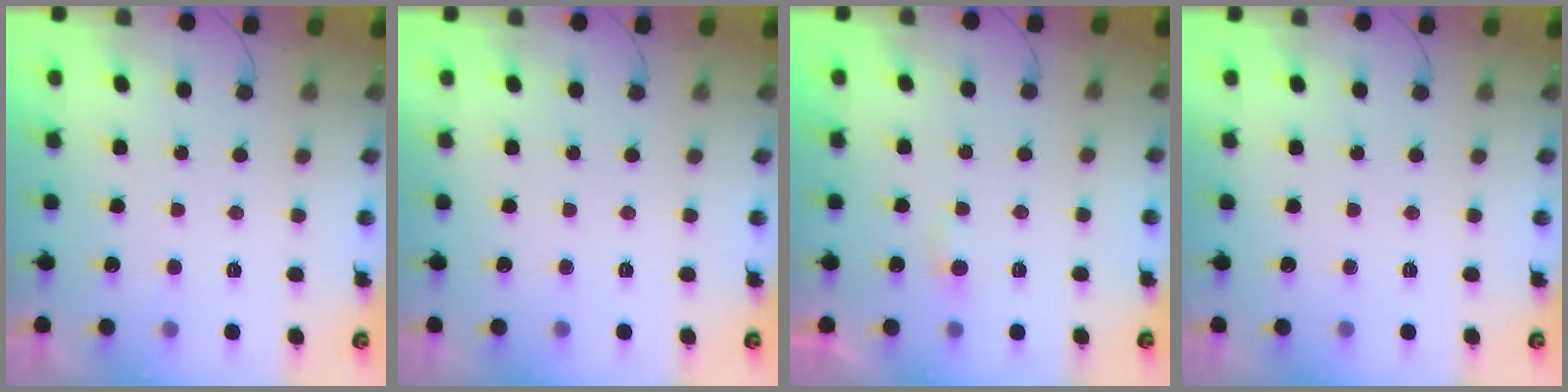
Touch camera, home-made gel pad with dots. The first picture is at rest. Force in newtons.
{"total": 0.0}
{"total": 2.8, "press": 2.8, "slide": 0.3}
{"total": 0.0}